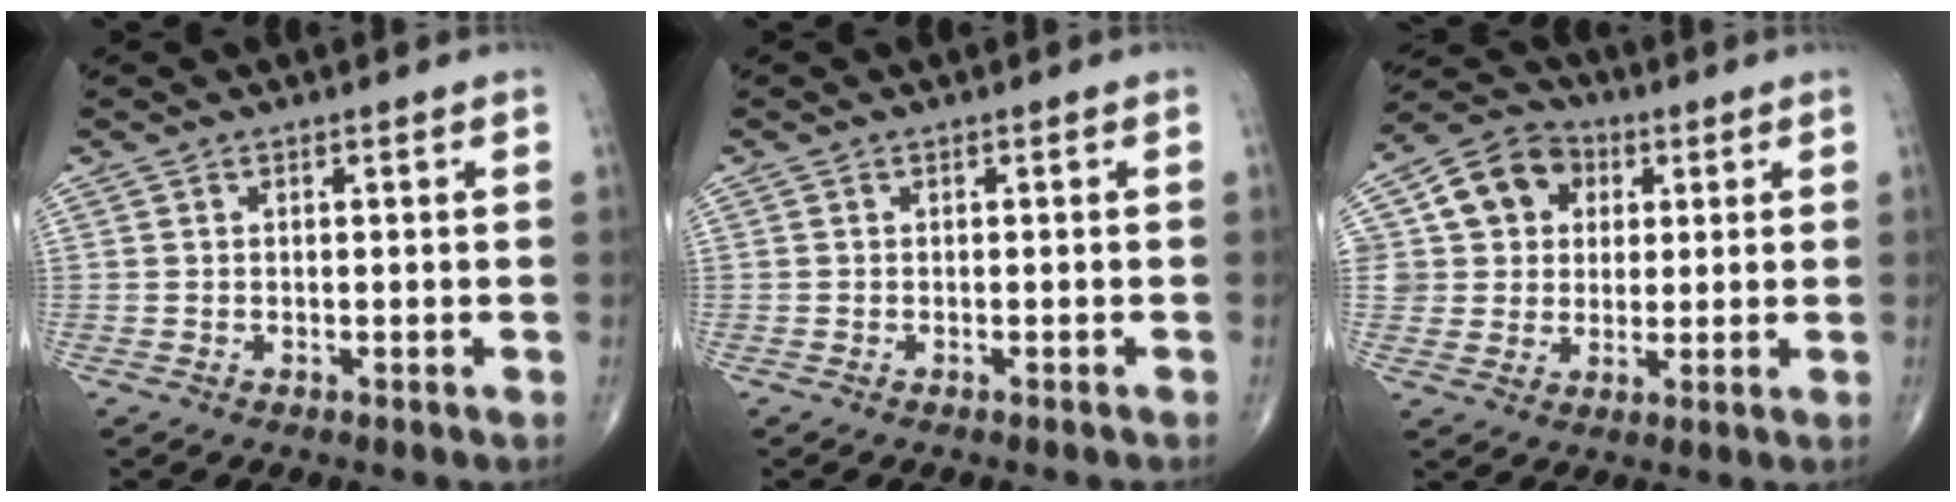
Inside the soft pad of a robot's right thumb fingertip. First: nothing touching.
{"total": 0.5, "force": [-0.5, 0.0, 0.2], "torque": [-0.010, 0.002, -0.006]}
{"total": 11.7, "force": [3.3, 10.2, 4.6], "torque": [-0.046, 0.006, 0.051]}